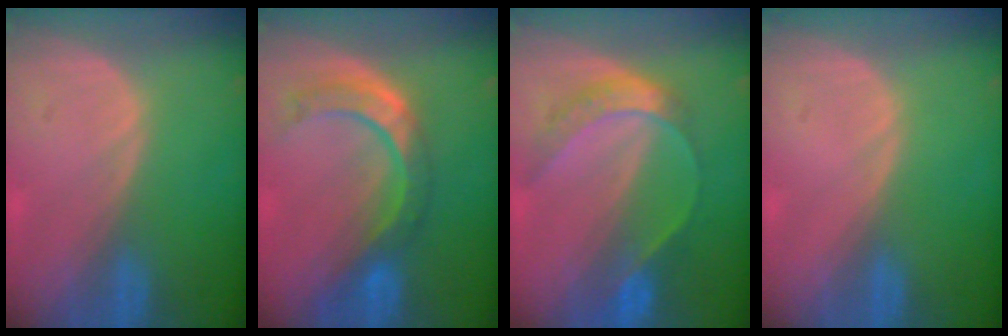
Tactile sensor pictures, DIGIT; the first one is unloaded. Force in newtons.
{"total": 8.5, "press": 7.2, "slide": 4.5}
{"total": 7.1, "press": 6.0, "slide": 3.9}
{"total": 0.0}